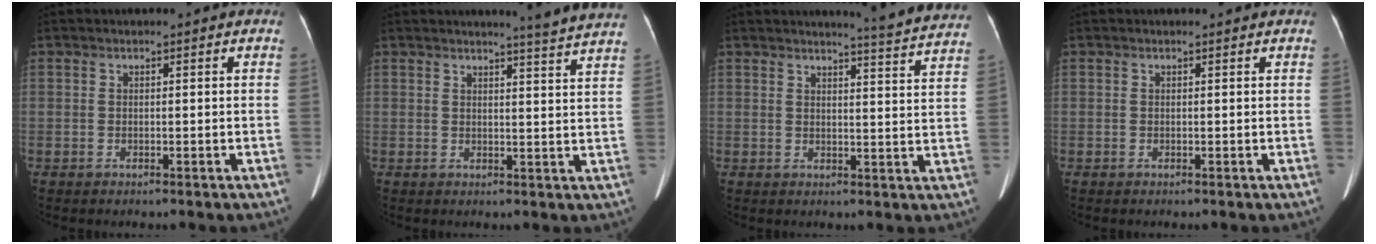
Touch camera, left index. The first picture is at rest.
{"total": 8.0, "force": [7.6, -1.5, 2.2], "torque": [-0.034, -0.034, 0.073]}
{"total": 11.4, "force": [11.1, -1.1, 2.3], "torque": [-0.030, -0.060, 0.110]}
{"total": 0.6, "force": [0.6, 0.0, 0.1], "torque": [-0.005, 0.003, 0.006]}